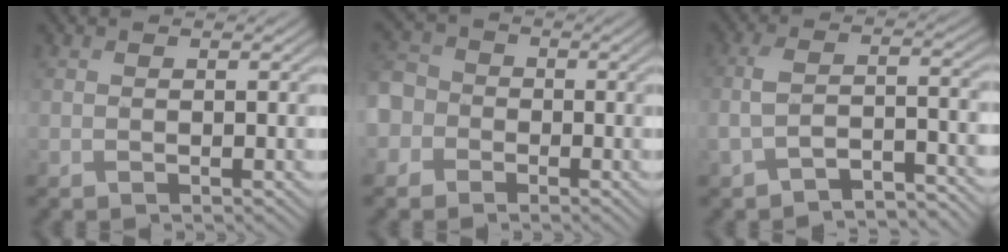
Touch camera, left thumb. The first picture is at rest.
{"total": 6.4, "force": [-2.0, 5.6, 2.2], "torque": [-0.073, -0.003, -0.071]}
{"total": 5.2, "force": [-3.7, 1.6, 3.3], "torque": [-0.071, -0.002, -0.073]}